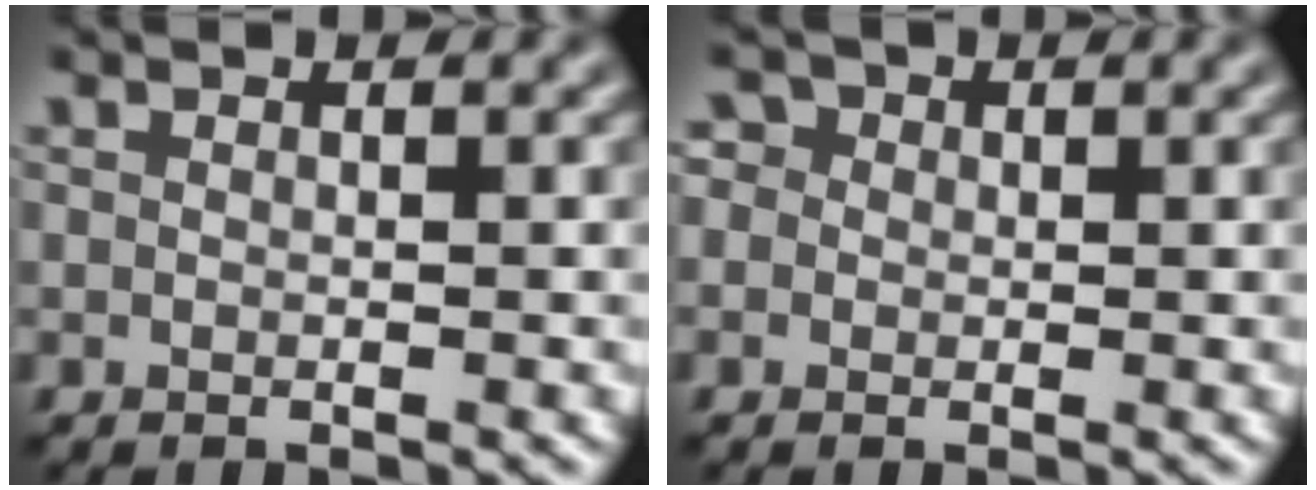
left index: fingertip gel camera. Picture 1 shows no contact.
{"total": 2.9, "force": [1.1, 2.4, 1.1], "torque": [-0.006, 0.020, -0.008]}